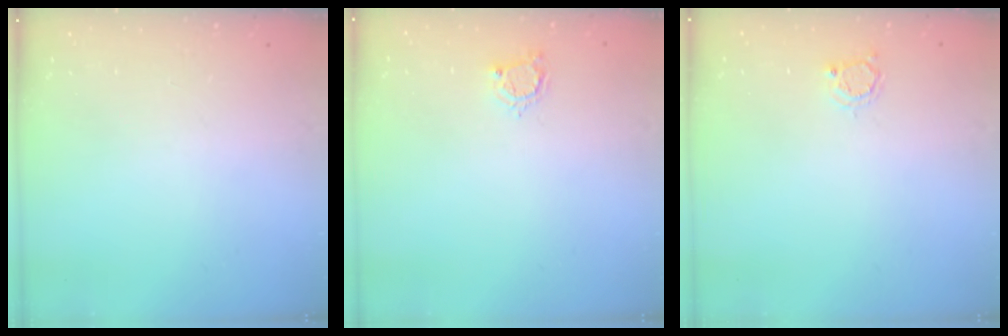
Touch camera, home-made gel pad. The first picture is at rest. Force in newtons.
{"total": 4.2, "press": 4.2, "slide": 0.4}
{"total": 3.0, "press": 3.0, "slide": 0.4}